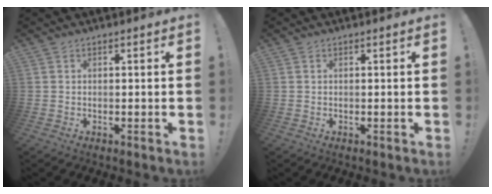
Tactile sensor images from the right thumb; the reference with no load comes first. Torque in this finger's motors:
{"motor_torque": [0.11, 0.02, 0.09, -0.09, 0.05]}